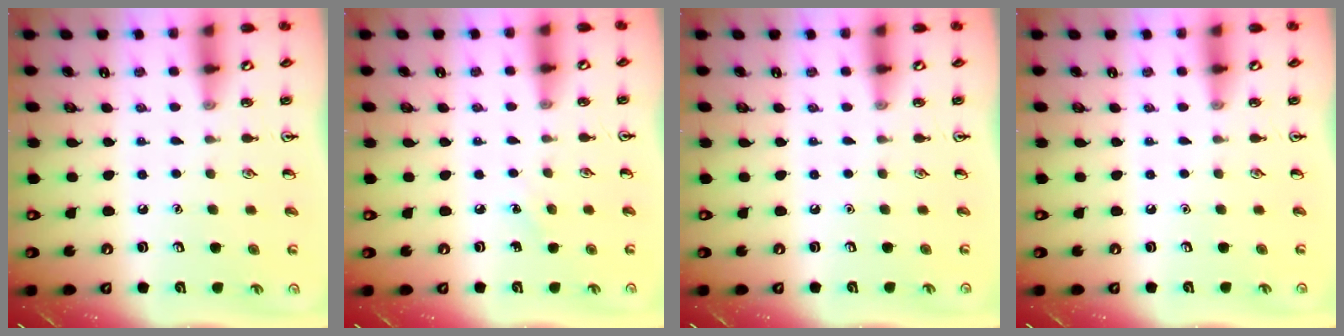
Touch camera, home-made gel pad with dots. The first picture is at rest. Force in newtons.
{"total": 3.9, "press": 3.7, "slide": 1.4}
{"total": 0.0}
{"total": 0.0}